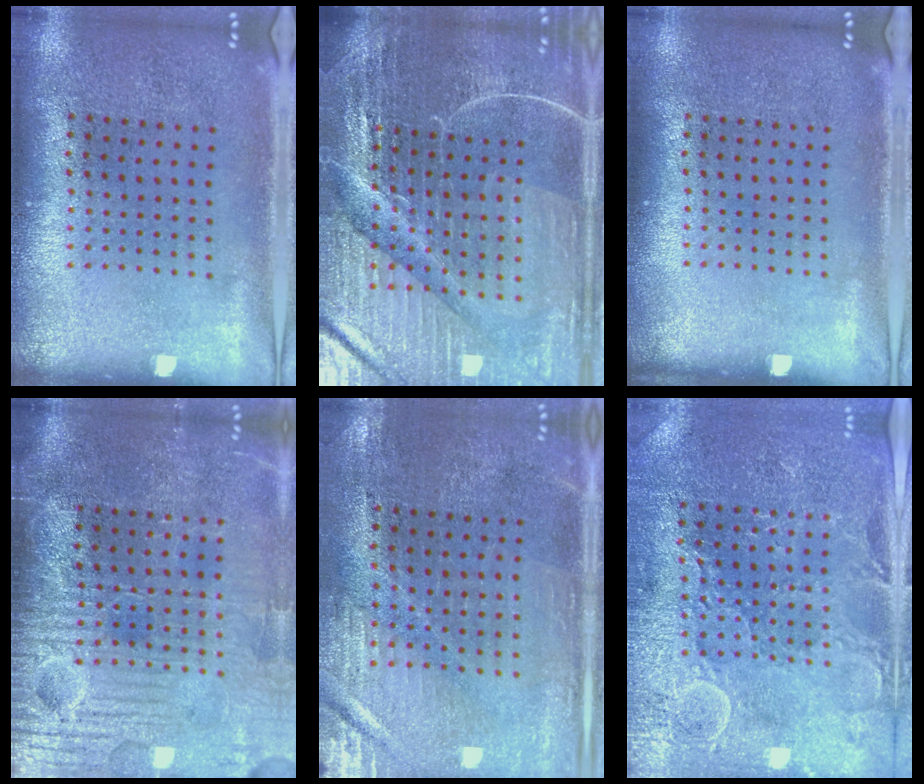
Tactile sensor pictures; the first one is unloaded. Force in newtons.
{"total": 5.7, "press": 5.3, "slide": 2.1}
{"total": 0.0}
{"total": 4.4, "press": 4.0, "slide": 2.0}
{"total": 0.7, "press": 0.6, "slide": 0.2}
{"total": 3.3, "press": 3.2, "slide": 0.6}